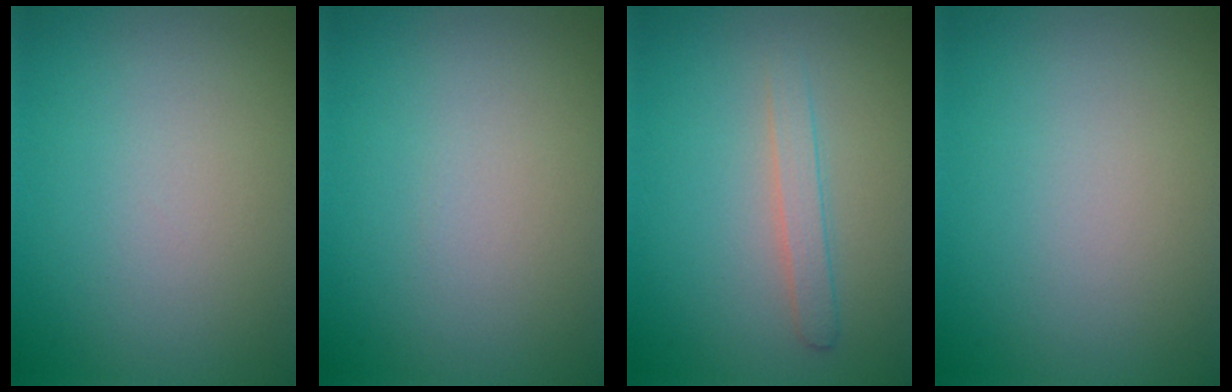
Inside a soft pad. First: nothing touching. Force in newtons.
{"total": 0.0}
{"total": 1.8, "press": 1.8, "slide": 0.1}
{"total": 0.0}